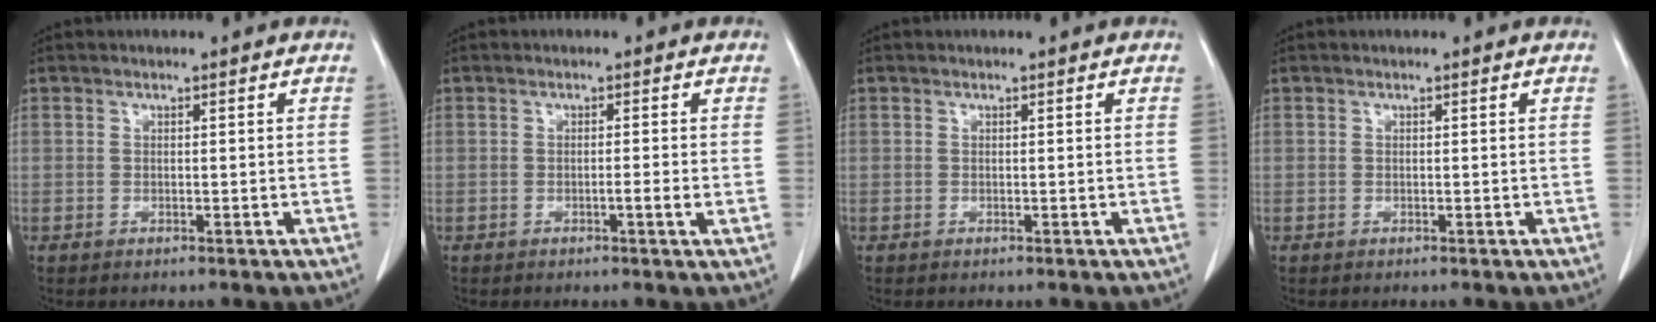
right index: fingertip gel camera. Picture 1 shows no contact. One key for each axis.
{"total": 1.6, "fx": -0.5, "fy": -0.3, "fz": 1.5, "tx": -0.023, "ty": -0.002, "tz": -0.007}
{"total": 0.0}
{"total": 0.0}